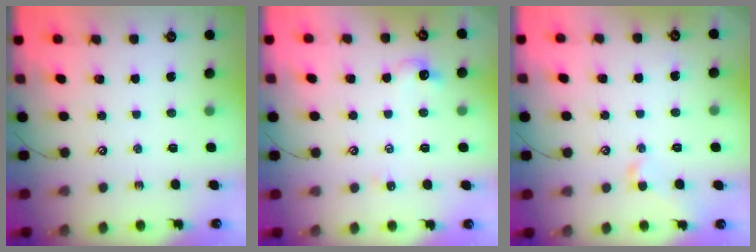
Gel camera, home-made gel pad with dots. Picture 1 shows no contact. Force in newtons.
{"total": 2.7, "press": 2.6, "slide": 0.5}
{"total": 1.2, "press": 1.0, "slide": 0.6}